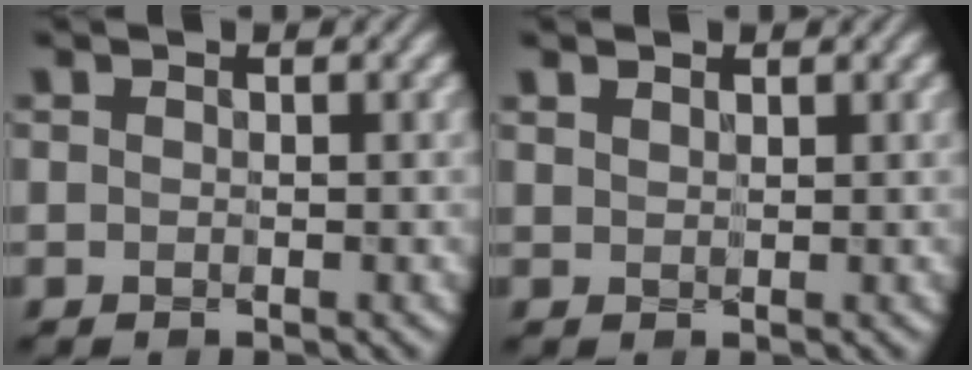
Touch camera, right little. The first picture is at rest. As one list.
[{"total": 1.4, "force": [1.0, 0.7, 0.6], "torque": [-0.014, 0.004, 0.014]}]